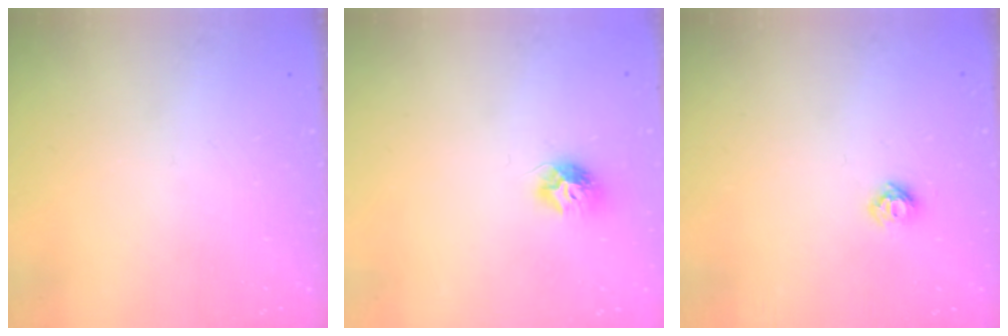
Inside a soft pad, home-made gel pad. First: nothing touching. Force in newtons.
{"total": 8.0, "press": 8.0, "slide": 0.5}
{"total": 5.8, "press": 5.8, "slide": 0.7}